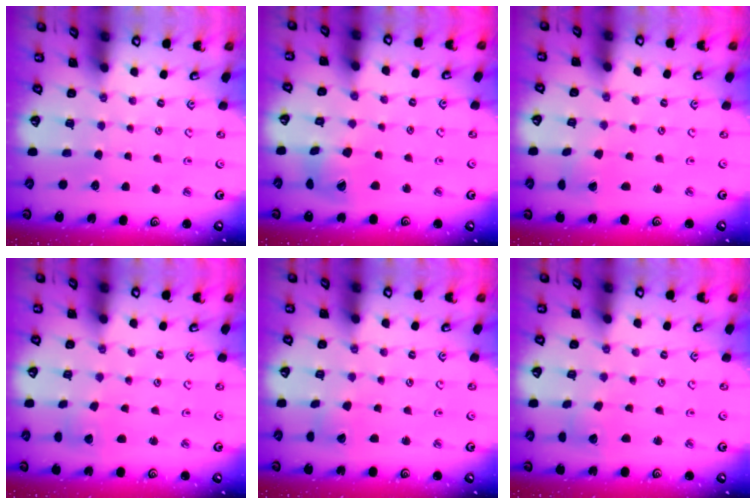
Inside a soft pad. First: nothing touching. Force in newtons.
{"total": 13.0, "press": 12.9, "slide": 1.5}
{"total": 1.7, "press": 1.7, "slide": 0.1}
{"total": 1.9, "press": 1.9, "slide": 0.2}
{"total": 2.7, "press": 2.7, "slide": 0.3}
{"total": 2.2, "press": 2.2, "slide": 0.3}